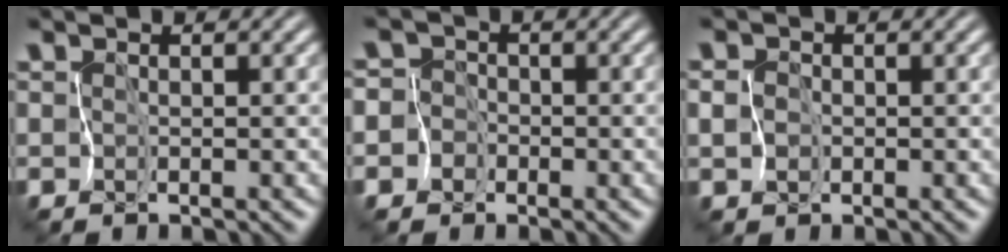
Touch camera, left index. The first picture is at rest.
{"total": 5.6, "force": [-3.0, 4.7, 0.6], "torque": [-0.006, -0.002, -0.074]}
{"total": 1.7, "force": [-0.3, 1.5, 0.6], "torque": [-0.006, 0.003, -0.015]}